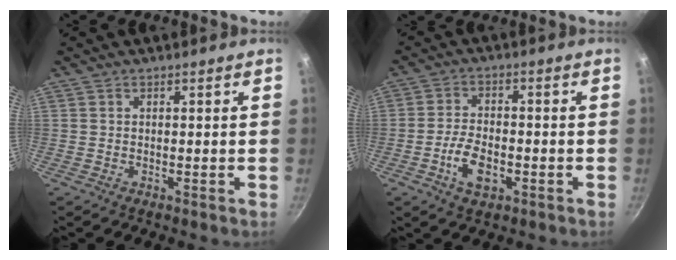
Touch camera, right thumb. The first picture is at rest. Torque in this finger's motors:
{"motor_torque": [-0.04, 0.28, 0.16, 0.24, -0.02]}